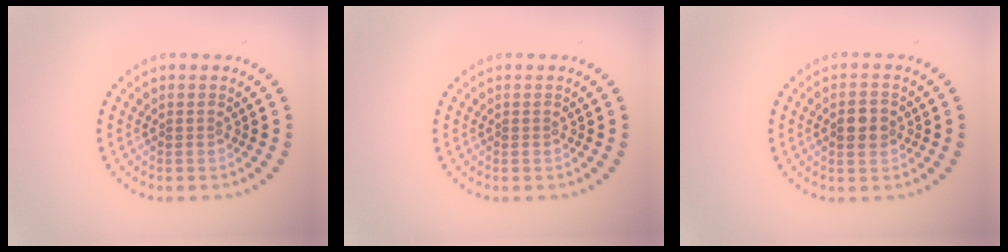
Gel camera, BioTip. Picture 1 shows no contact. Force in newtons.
{"total": 0.0}
{"total": 2.9, "press": 2.9, "slide": 0.0}